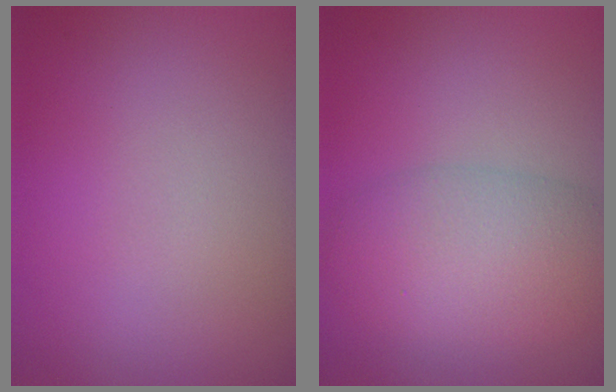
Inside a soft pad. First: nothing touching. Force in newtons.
{"total": 5.7, "press": 5.7, "slide": 0.3}